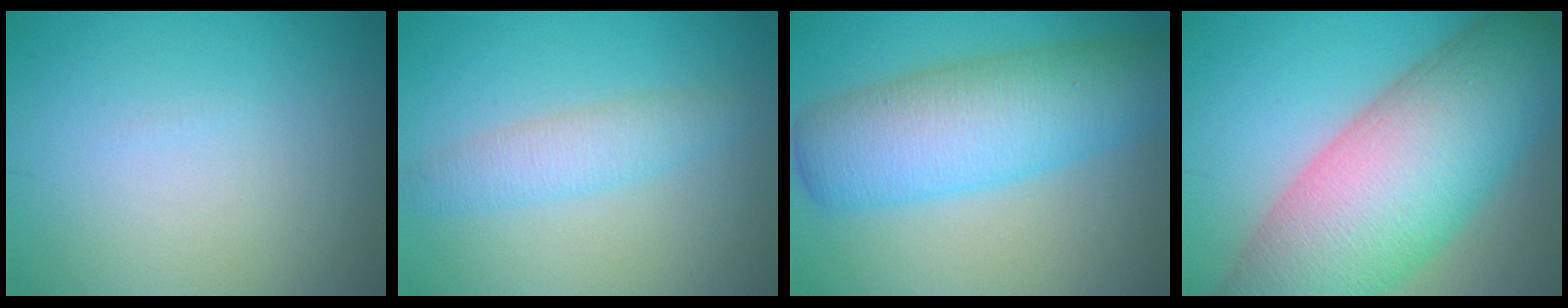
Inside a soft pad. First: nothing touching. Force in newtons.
{"total": 2.7, "press": 2.7, "slide": 0.0}
{"total": 8.8, "press": 8.8, "slide": 0.0}
{"total": 15.7, "press": 15.7, "slide": 0.8}